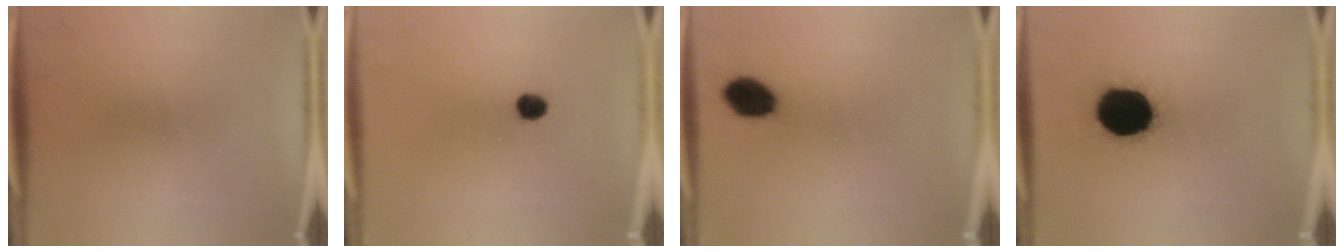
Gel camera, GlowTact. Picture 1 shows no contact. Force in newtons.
{"total": 2.8}
{"total": 6.8}
{"total": 19.7}